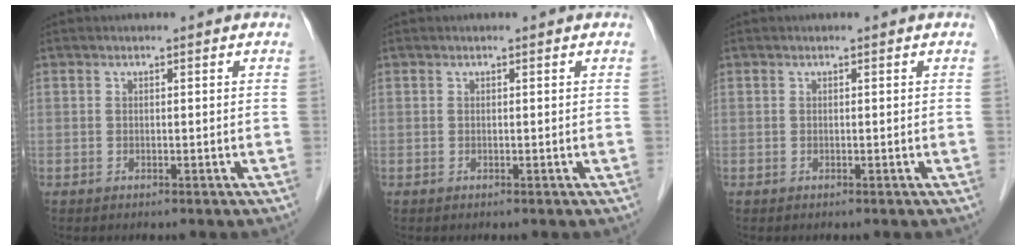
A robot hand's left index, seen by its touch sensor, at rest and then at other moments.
{"total": 0.0}
{"total": 0.0}